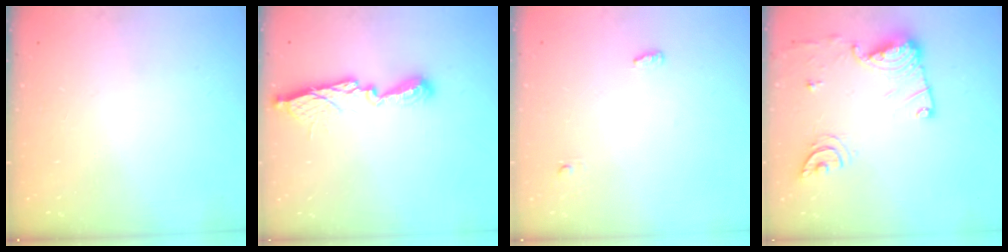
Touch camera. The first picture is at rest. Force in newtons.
{"total": 11.0, "press": 11.0, "slide": 0.4}
{"total": 3.5, "press": 3.4, "slide": 1.0}
{"total": 14.2, "press": 14.2, "slide": 1.4}